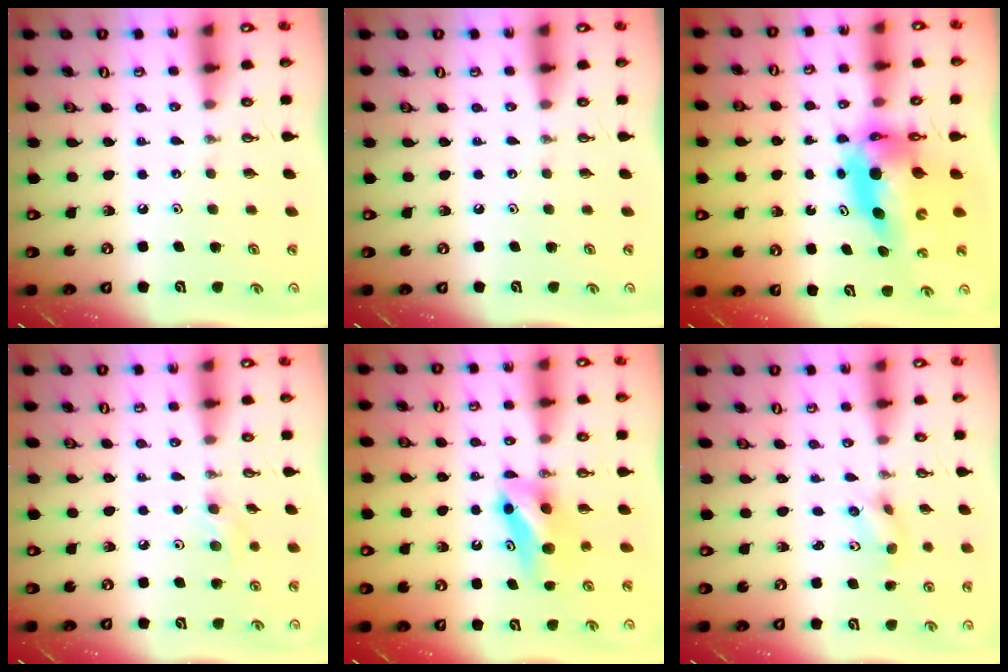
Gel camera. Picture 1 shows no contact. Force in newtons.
{"total": 0.0}
{"total": 9.4, "press": 9.4, "slide": 1.1}
{"total": 8.6, "press": 7.5, "slide": 4.2}
{"total": 8.0, "press": 7.3, "slide": 3.2}
{"total": 2.8, "press": 2.6, "slide": 1.1}